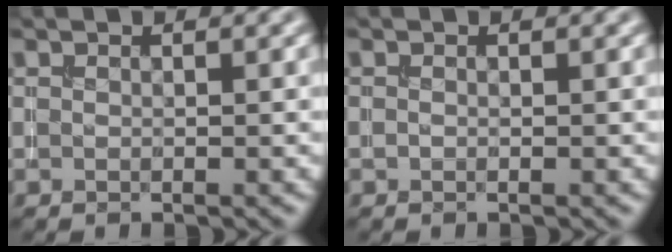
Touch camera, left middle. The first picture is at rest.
{"total": 0.0}